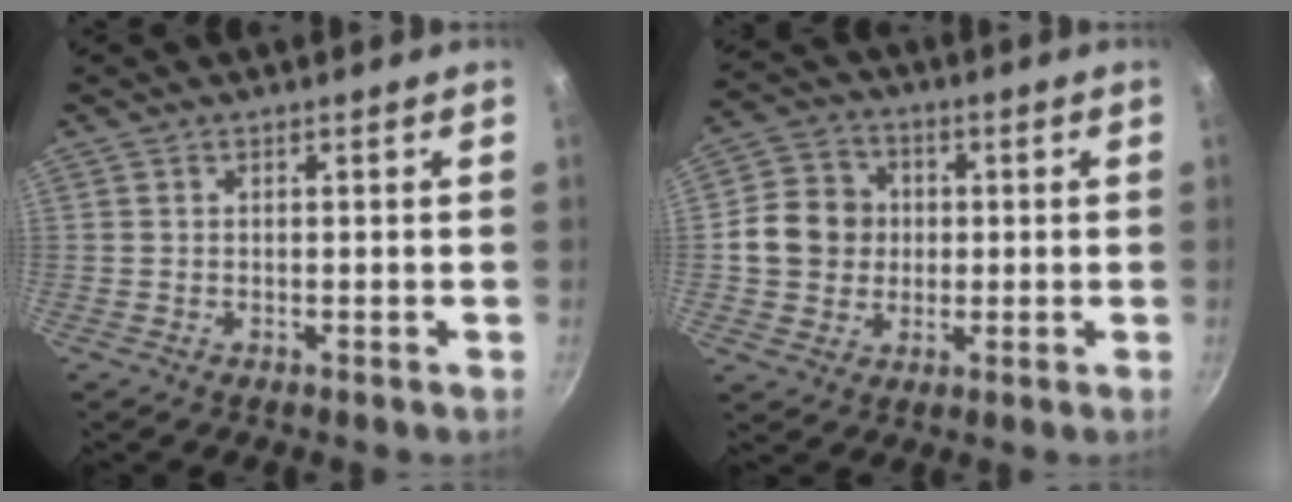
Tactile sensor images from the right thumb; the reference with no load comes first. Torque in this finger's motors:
{"motor_torque": [-0.41, 0.42, 0.13, -0.13, 0.05]}